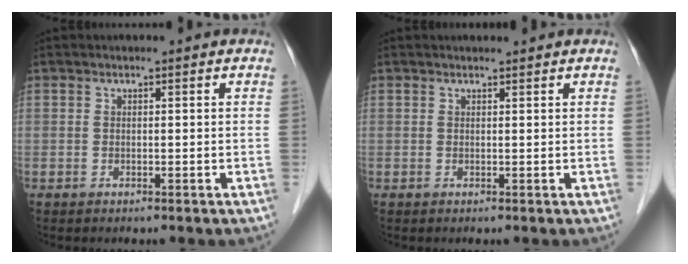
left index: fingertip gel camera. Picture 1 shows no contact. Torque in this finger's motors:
{"motor_torque": [0.04, -0.02, -0.01, -0.01]}